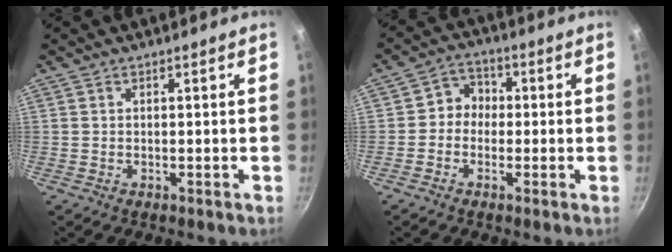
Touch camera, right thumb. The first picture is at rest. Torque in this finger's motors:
{"motor_torque": [-0.24, 0.24, 0.09, -0.06, 0.05]}